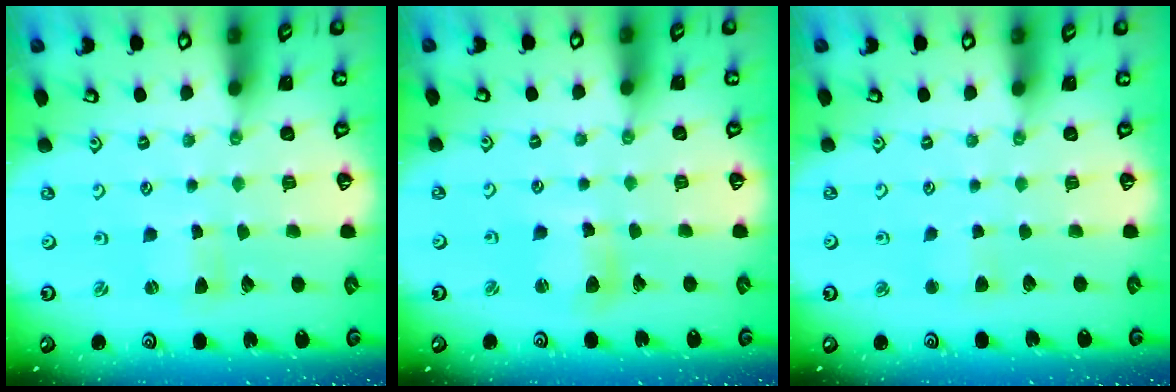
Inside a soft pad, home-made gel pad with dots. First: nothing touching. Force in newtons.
{"total": 7.2, "press": 7.1, "slide": 1.2}
{"total": 2.9, "press": 2.8, "slide": 0.4}